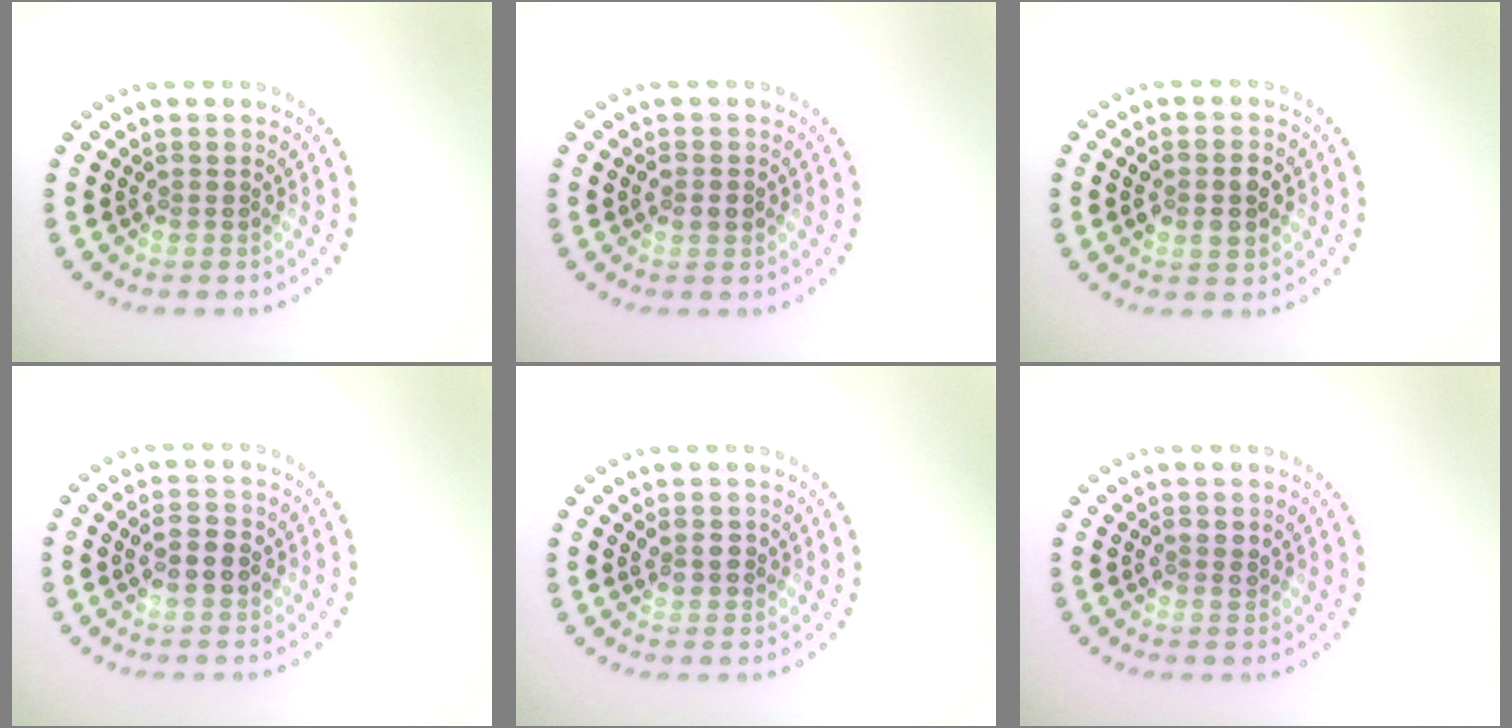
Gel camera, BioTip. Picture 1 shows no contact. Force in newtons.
{"total": 1.6, "press": 1.6, "slide": 0.1}
{"total": 2.7, "press": 2.7, "slide": 0.3}
{"total": 2.7, "press": 2.7, "slide": 0.1}
{"total": 1.2, "press": 1.1, "slide": 0.5}
{"total": 1.4, "press": 1.4, "slide": 0.3}